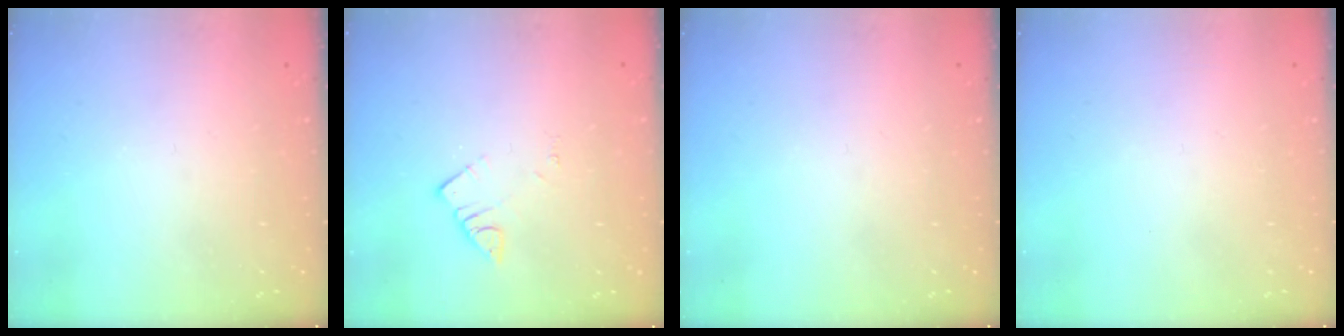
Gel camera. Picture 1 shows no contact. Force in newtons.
{"total": 3.5, "press": 3.5, "slide": 0.2}
{"total": 0.0}
{"total": 1.6, "press": 1.6, "slide": 0.1}